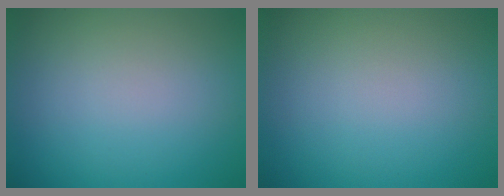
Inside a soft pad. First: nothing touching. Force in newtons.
{"total": 0.0}